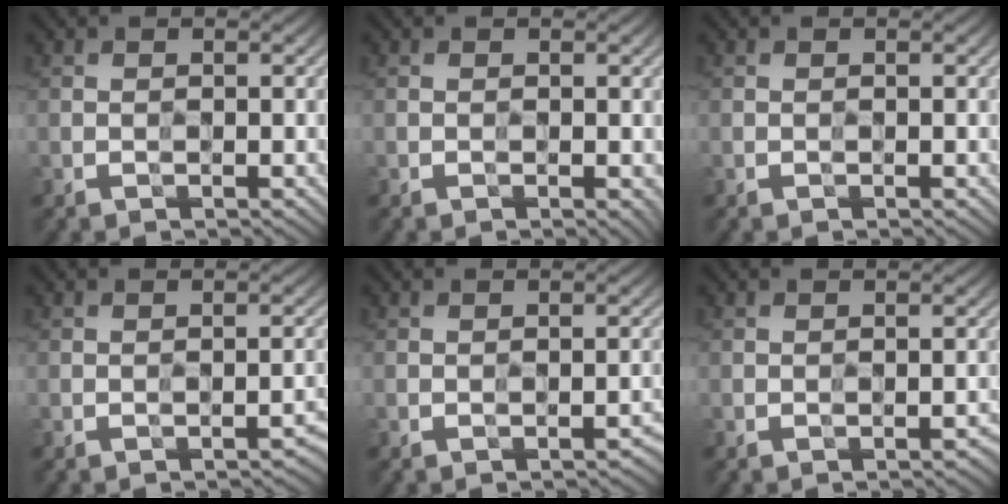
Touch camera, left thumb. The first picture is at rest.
{"total": 1.4, "force": [-0.5, 0.7, 1.1], "torque": [-0.011, -0.003, 0.000]}
{"total": 0.0}
{"total": 1.4, "force": [-1.0, 0.5, 0.8], "torque": [-0.005, 0.005, -0.008]}
{"total": 1.1, "force": [-0.9, 0.4, 0.5], "torque": [-0.001, 0.003, -0.005]}
{"total": 0.8, "force": [-0.7, 0.3, 0.2], "torque": [0.001, 0.002, -0.003]}